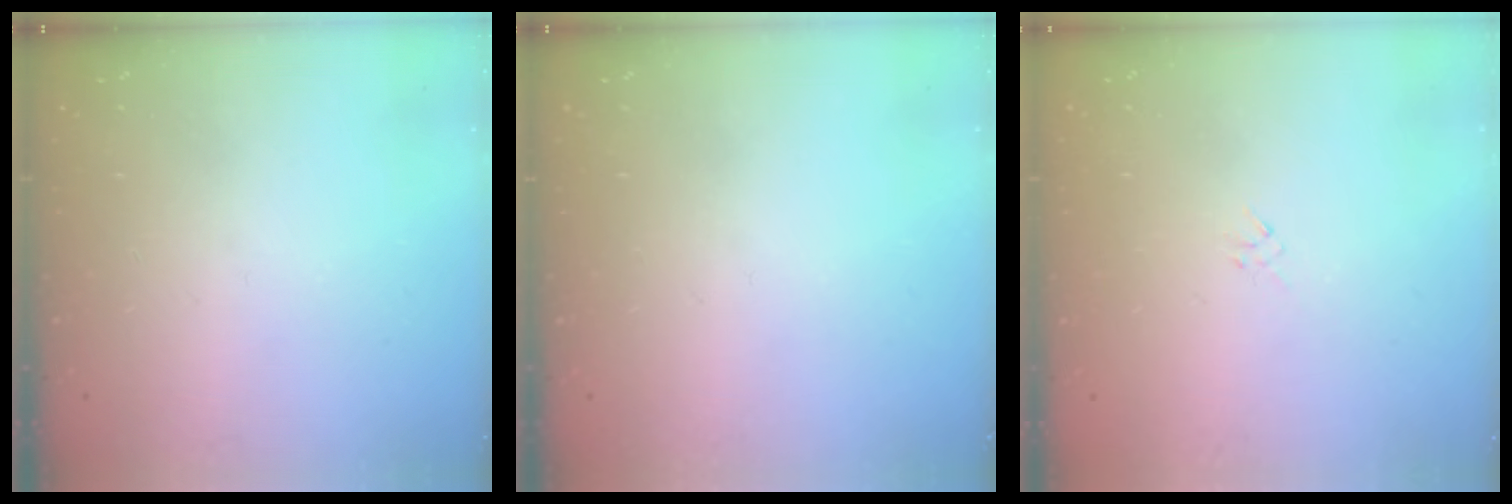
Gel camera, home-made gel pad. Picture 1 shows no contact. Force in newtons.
{"total": 0.0}
{"total": 1.3, "press": 1.3, "slide": 0.4}